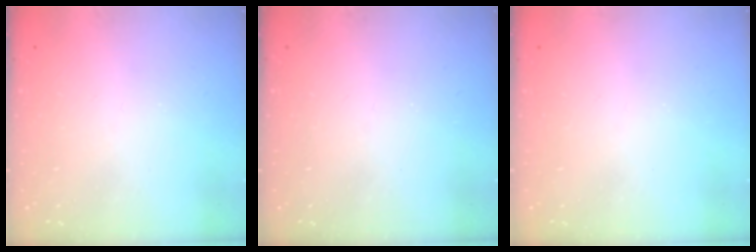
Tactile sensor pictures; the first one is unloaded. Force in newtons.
{"total": 0.0}
{"total": 0.0}